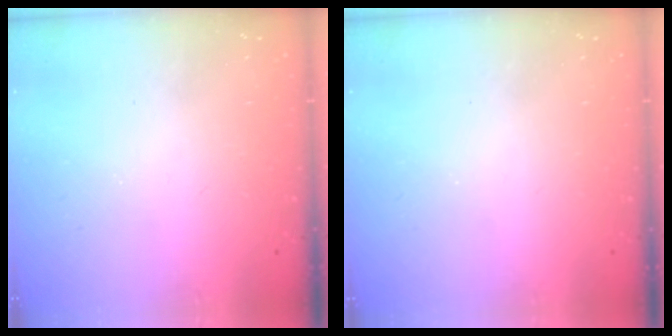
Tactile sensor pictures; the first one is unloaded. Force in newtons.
{"total": 0.0}